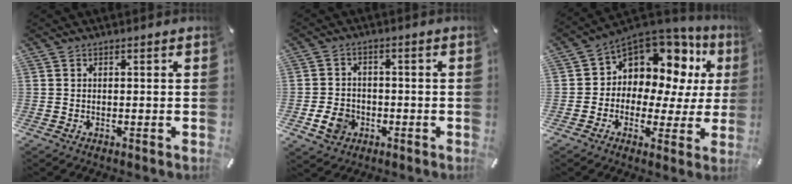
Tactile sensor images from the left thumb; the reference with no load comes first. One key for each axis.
{"total": 6.1, "fx": -2.1, "fy": 5.0, "fz": 2.7, "tx": -0.055, "ty": 0.003, "tz": -0.039}
{"total": 9.3, "fx": 4.9, "fy": 7.3, "fz": 3.1, "tx": -0.048, "ty": -0.060, "tz": 0.090}